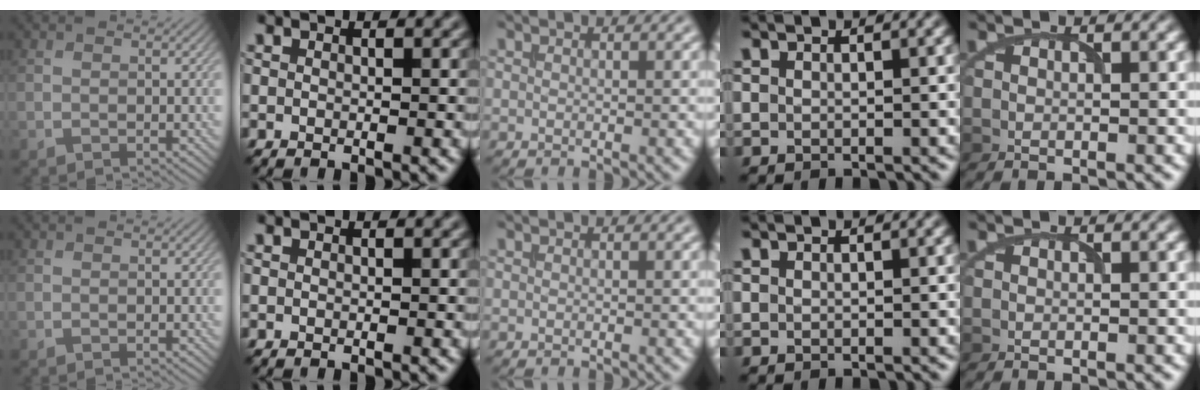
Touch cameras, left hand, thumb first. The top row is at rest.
{}